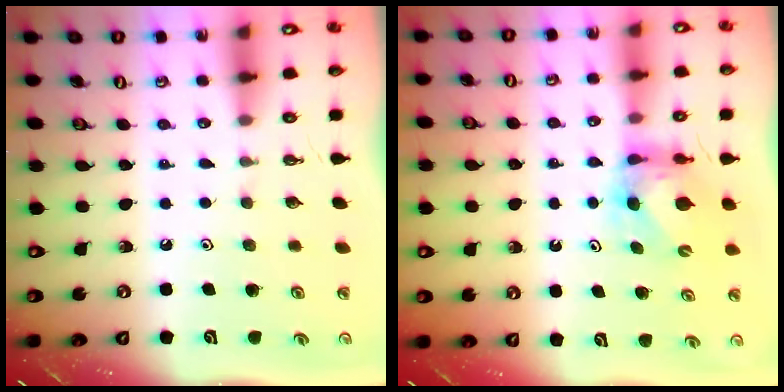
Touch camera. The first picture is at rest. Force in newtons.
{"total": 6.2, "press": 6.2, "slide": 0.3}